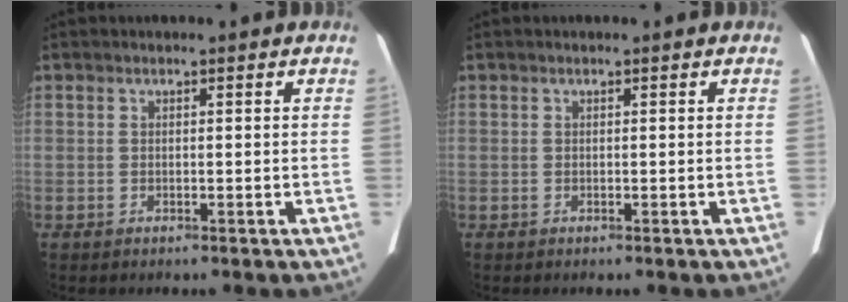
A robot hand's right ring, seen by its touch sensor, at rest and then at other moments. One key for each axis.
{"total": 0.0}